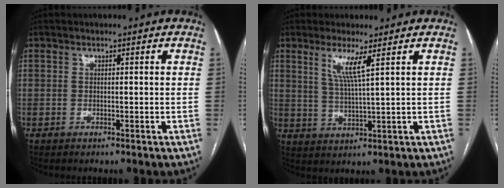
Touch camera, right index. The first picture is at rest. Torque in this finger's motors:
{"motor_torque": [0.75, 0.54, 0.30, 0.11]}